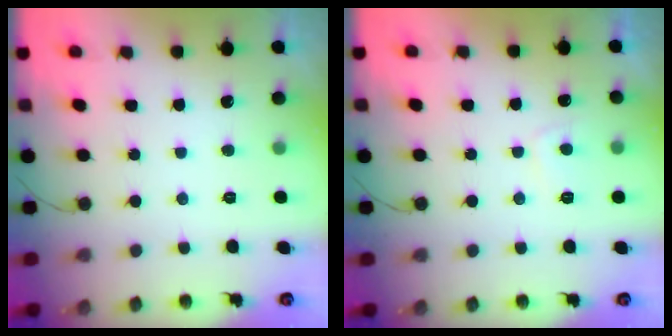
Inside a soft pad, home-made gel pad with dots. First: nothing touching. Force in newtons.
{"total": 2.9, "press": 2.8, "slide": 0.6}